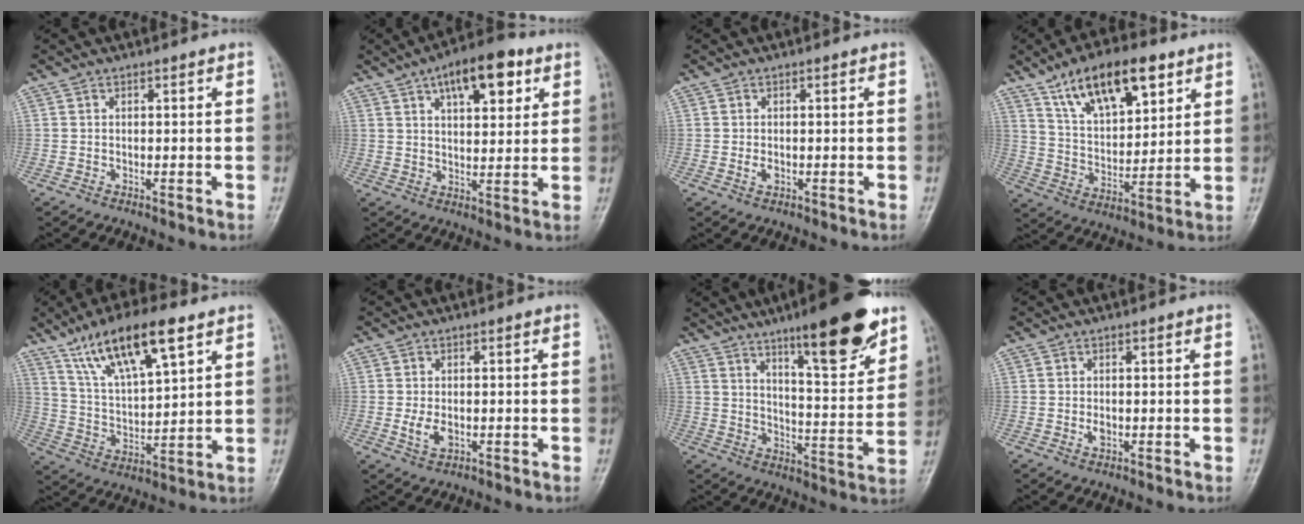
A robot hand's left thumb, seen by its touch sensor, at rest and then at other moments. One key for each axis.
{"total": 12.6, "fx": 6.1, "fy": 5.4, "fz": 9.6, "tx": -0.116, "ty": -0.009, "tz": 0.088}
{"total": 1.6, "fx": -0.2, "fy": 0.9, "fz": 1.2, "tx": -0.020, "ty": -0.002, "tz": -0.004}
{"total": 16.5, "fx": 9.5, "fy": 7.2, "fz": 11.4, "tx": -0.156, "ty": -0.036, "tz": 0.169}
{"total": 16.2, "fx": 9.5, "fy": 5.0, "fz": 12.1, "tx": -0.199, "ty": -0.029, "tz": 0.180}
{"total": 3.5, "fx": -0.5, "fy": 2.0, "fz": 2.7, "tx": -0.053, "ty": -0.006, "tz": -0.007}
{"total": 17.7, "fx": 11.2, "fy": 3.8, "fz": 13.1, "tx": -0.163, "ty": -0.067, "tz": 0.175}
{"total": 1.5, "fx": -0.1, "fy": 0.9, "fz": 1.2, "tx": -0.017, "ty": -0.001, "tz": -0.002}